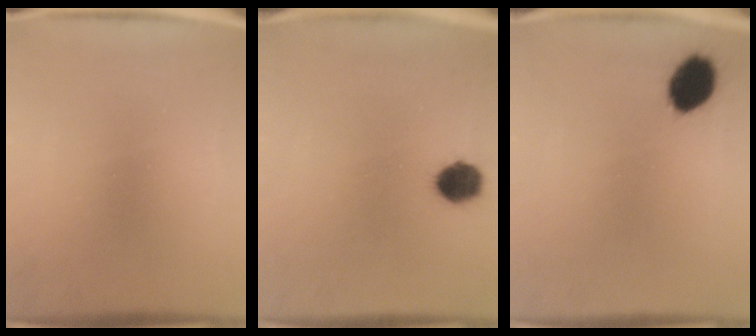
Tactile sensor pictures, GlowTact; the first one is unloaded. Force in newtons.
{"total": 6.5}
{"total": 8.3}